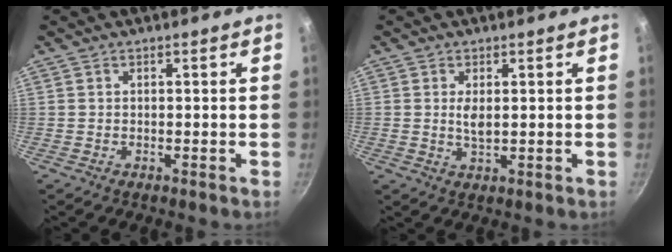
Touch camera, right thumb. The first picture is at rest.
{"total": 2.7, "force": [0.6, 1.2, 2.4], "torque": [-0.044, -0.005, 0.013]}